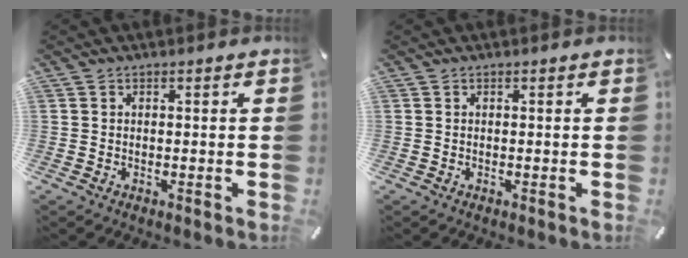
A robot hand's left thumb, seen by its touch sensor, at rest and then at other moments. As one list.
[{"total": 0.0}]